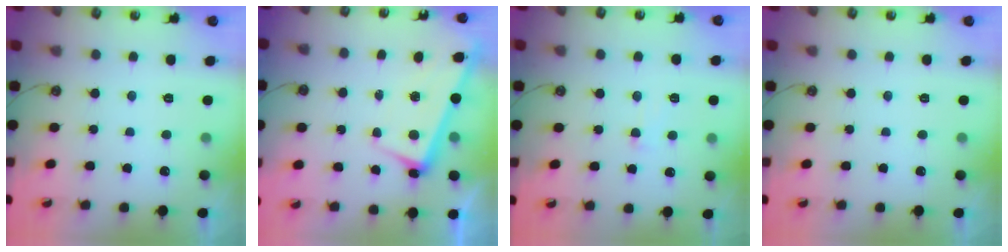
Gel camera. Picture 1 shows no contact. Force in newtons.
{"total": 2.6, "press": 2.5, "slide": 0.5}
{"total": 1.0, "press": 0.4, "slide": 0.9}
{"total": 0.0}